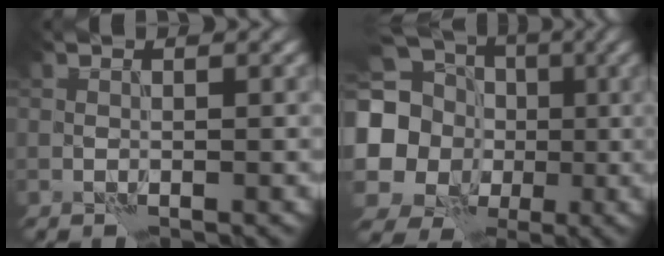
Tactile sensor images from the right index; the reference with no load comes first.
{"total": 16.6, "force": [0.8, 15.5, 6.1], "torque": [-0.177, 0.013, -0.021]}